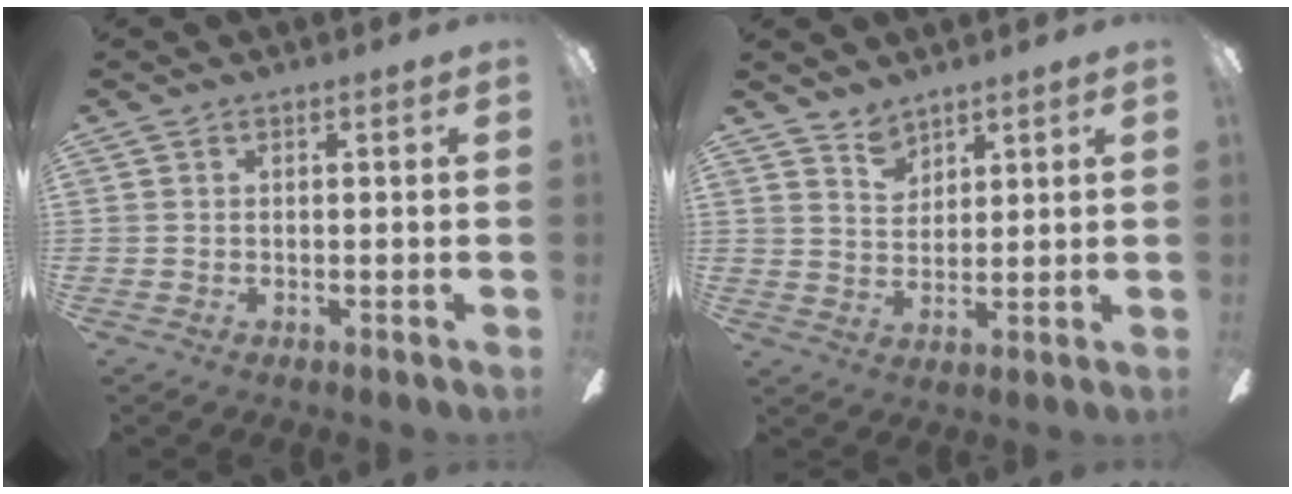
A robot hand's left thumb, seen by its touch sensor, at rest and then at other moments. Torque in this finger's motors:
{"motor_torque": [-0.04, -0.02, -0.50, 0.15, -0.02]}